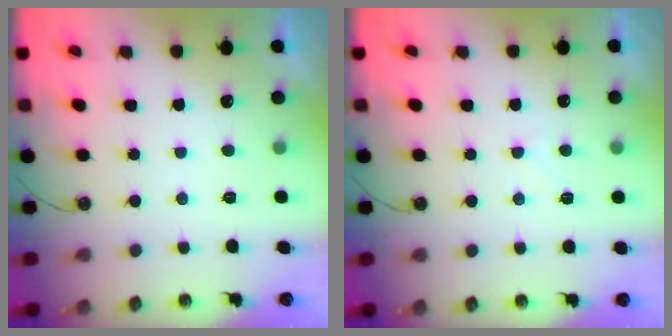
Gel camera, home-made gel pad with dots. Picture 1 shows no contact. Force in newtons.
{"total": 4.7, "press": 4.6, "slide": 0.6}